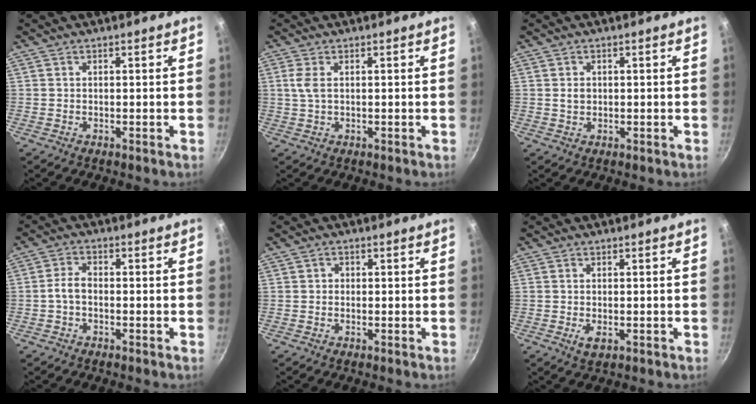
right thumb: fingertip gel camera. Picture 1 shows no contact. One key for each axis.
{"total": 2.8, "fx": 0.5, "fy": 1.2, "fz": 2.4, "tx": -0.055, "ty": 0.002, "tz": 0.012}
{"total": 1.9, "fx": 0.2, "fy": 1.5, "fz": 1.1, "tx": -0.013, "ty": 0.000, "tz": 0.003}
{"total": 3.3, "fx": -1.0, "fy": 2.2, "fz": 2.3, "tx": -0.043, "ty": 0.022, "tz": -0.025}
{"total": 1.1, "fx": -0.1, "fy": 1.0, "fz": 0.4, "tx": -0.002, "ty": 0.001, "tz": -0.004}
{"total": 2.5, "fx": -0.7, "fy": 1.4, "fz": 2.0, "tx": -0.040, "ty": -0.007, "tz": -0.009}